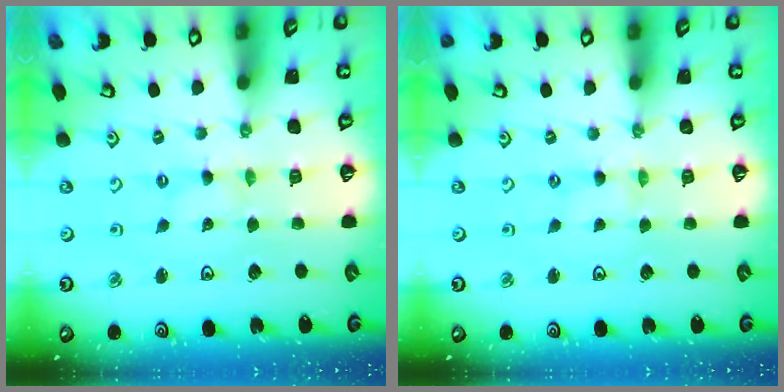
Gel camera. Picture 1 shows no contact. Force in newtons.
{"total": 0.0}